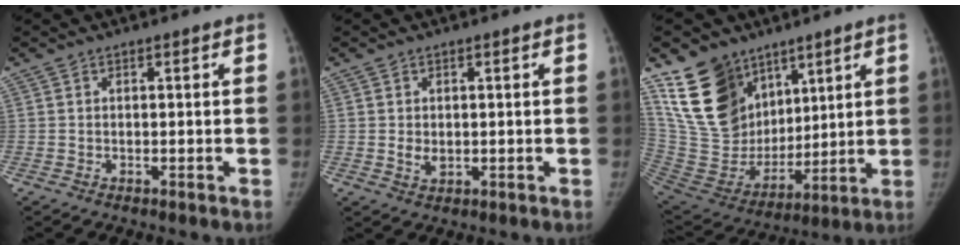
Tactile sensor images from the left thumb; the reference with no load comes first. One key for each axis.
{"total": 1.9, "fx": 0.1, "fy": 1.5, "fz": 1.3, "tx": -0.018, "ty": -0.013, "tz": 0.007}
{"total": 20.0, "fx": 11.6, "fy": 13.3, "fz": 9.5, "tx": -0.140, "ty": -0.054, "tz": 0.235}